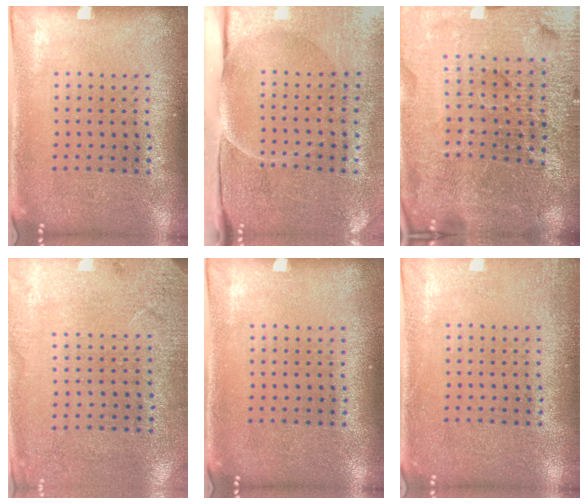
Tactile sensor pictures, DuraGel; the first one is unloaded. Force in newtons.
{"total": 5.1, "press": 4.0, "slide": 3.1}
{"total": 5.9, "press": 5.4, "slide": 2.4}
{"total": 2.6, "press": 2.2, "slide": 1.3}
{"total": 0.0}
{"total": 1.5, "press": 1.5, "slide": 0.3}